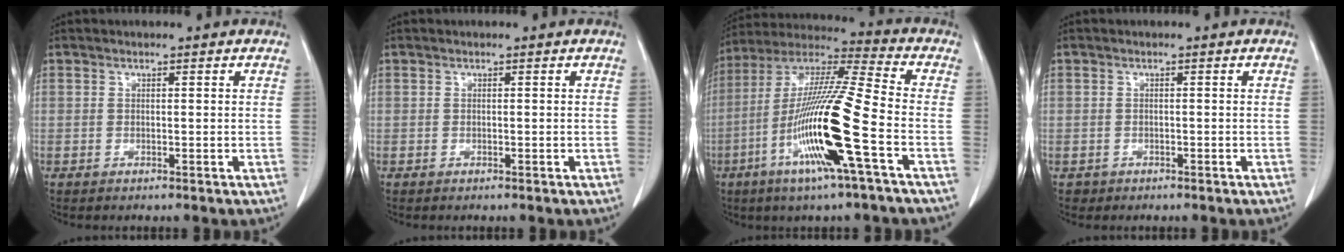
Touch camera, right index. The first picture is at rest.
{"total": 0.0}
{"total": 18.3, "force": [-6.1, -0.3, 17.2], "torque": [-0.349, -0.017, -0.124]}
{"total": 1.2, "force": [-0.5, 1.0, -0.2], "torque": [-0.004, 0.005, -0.007]}